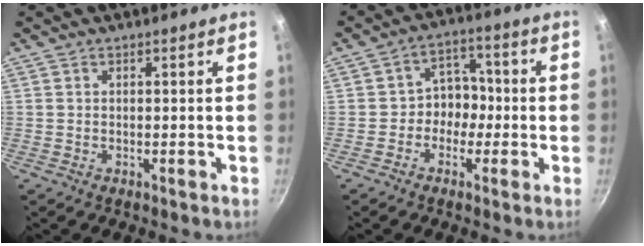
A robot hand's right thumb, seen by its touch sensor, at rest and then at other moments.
{"total": 6.4, "force": [-1.5, 5.5, 3.0], "torque": [0.012, 0.028, -0.034]}